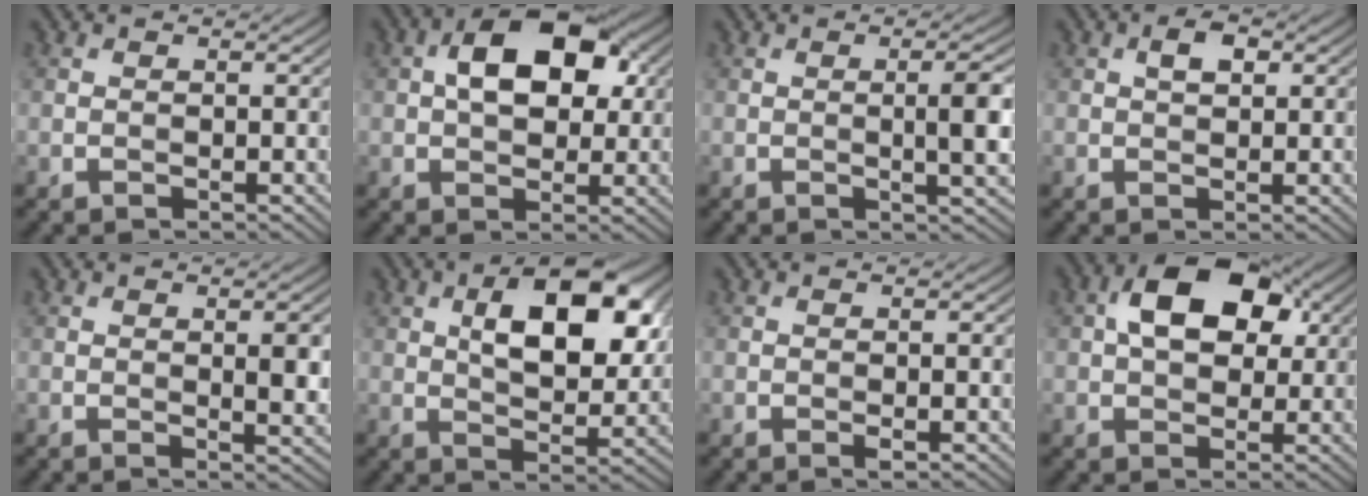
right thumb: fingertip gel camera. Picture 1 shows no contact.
{"total": 9.6, "force": [2.2, 5.7, 7.5], "torque": [-0.123, 0.014, 0.028]}
{"total": 4.0, "force": [0.1, 0.5, 4.0], "torque": [-0.066, 0.003, 0.000]}
{"total": 2.5, "force": [0.8, 1.3, 2.0], "torque": [-0.033, 0.005, 0.011]}
{"total": 3.9, "force": [0.5, 1.3, 3.7], "torque": [-0.060, 0.000, 0.012]}
{"total": 11.7, "force": [3.5, 5.9, 9.5], "torque": [-0.143, 0.002, 0.056]}
{"total": 0.9, "force": [-0.2, 0.1, 0.9], "torque": [-0.016, -0.003, -0.004]}
{"total": 9.8, "force": [2.6, 6.1, 7.3], "torque": [-0.126, 0.014, 0.037]}